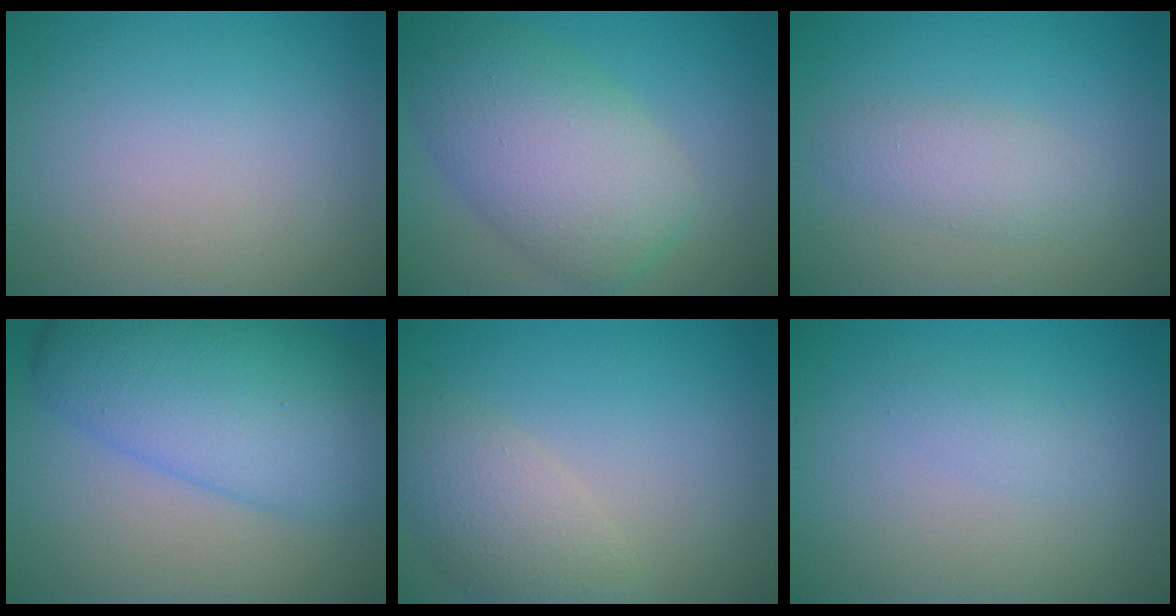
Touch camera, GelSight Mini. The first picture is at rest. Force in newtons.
{"total": 8.3, "press": 8.3, "slide": 0.2}
{"total": 2.5, "press": 2.5, "slide": 0.1}
{"total": 10.3, "press": 10.3, "slide": 0.1}
{"total": 4.1, "press": 4.0, "slide": 0.4}
{"total": 1.0, "press": 1.0, "slide": 0.0}